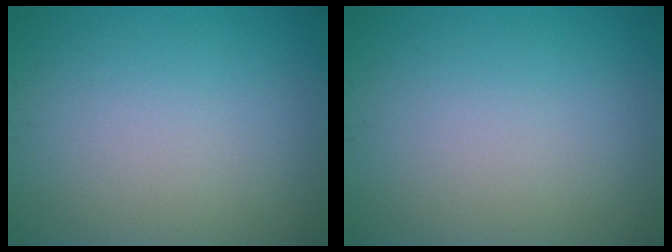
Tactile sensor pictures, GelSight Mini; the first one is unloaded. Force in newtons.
{"total": 0.0}